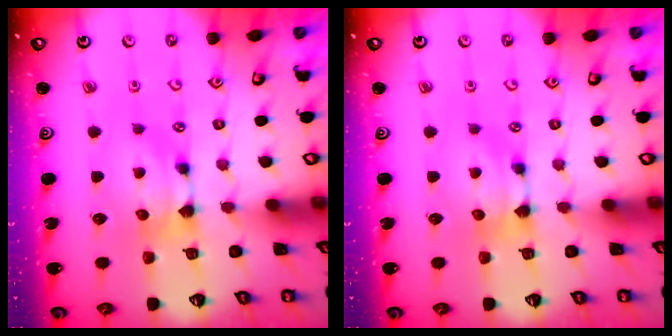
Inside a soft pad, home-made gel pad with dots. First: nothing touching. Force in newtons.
{"total": 0.0}